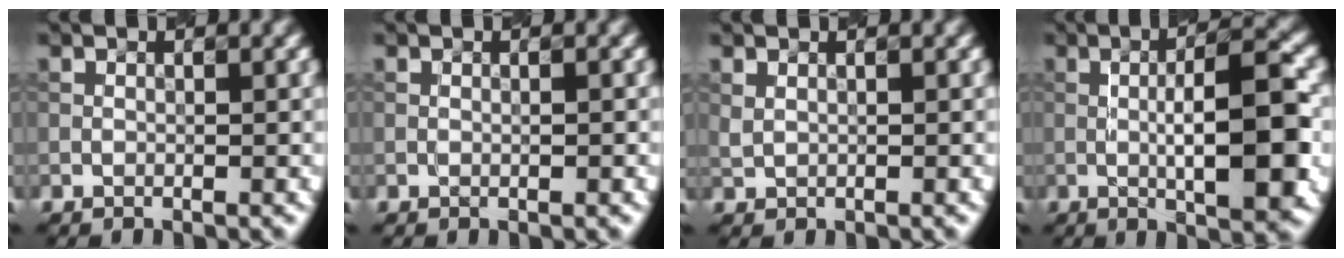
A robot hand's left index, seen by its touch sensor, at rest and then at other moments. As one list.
[{"total": 0.6, "force": [0.0, 0.1, 0.5], "torque": [-0.012, -0.002, -0.003]}, {"total": 0.7, "force": [0.4, 0.3, 0.4], "torque": [-0.014, 0.001, 0.013]}, {"total": 9.1, "force": [-0.7, 2.1, 8.9], "torque": [-0.128, 0.004, -0.013]}]